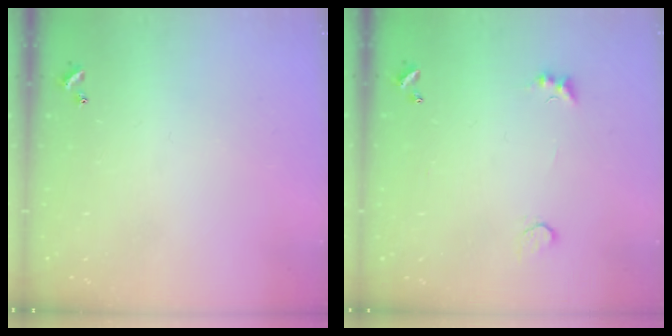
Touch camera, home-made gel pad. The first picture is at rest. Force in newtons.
{"total": 1.5, "press": 1.3, "slide": 0.7}